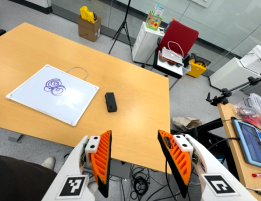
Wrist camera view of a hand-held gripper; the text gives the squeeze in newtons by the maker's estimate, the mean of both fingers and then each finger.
{"total": 0.0}